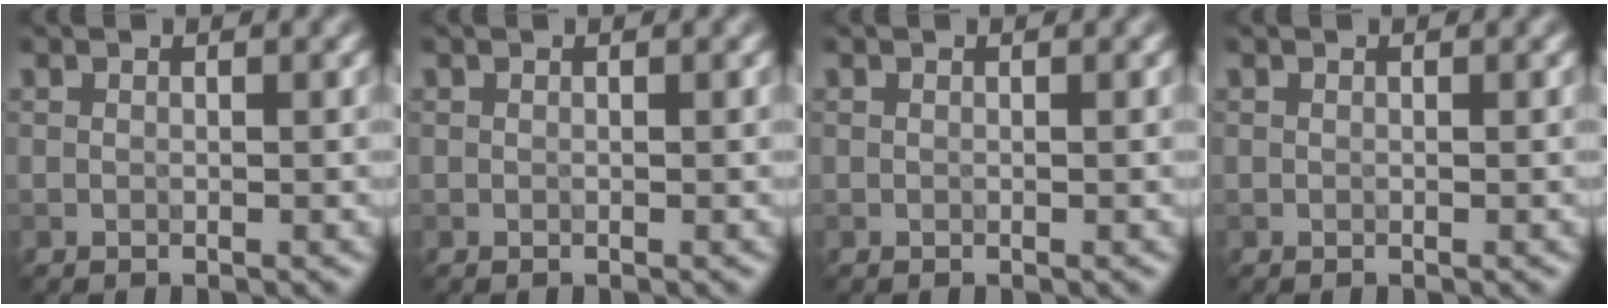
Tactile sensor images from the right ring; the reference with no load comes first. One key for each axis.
{"total": 0.0}
{"total": 0.0}
{"total": 0.0}